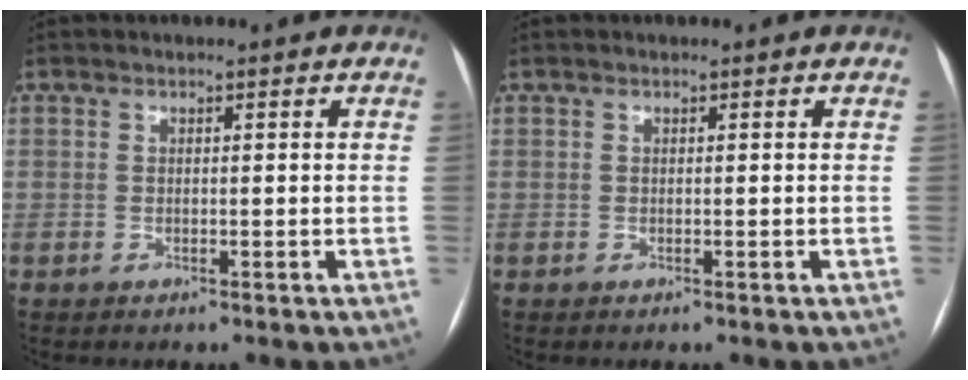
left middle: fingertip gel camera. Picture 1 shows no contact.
{"total": 0.0}